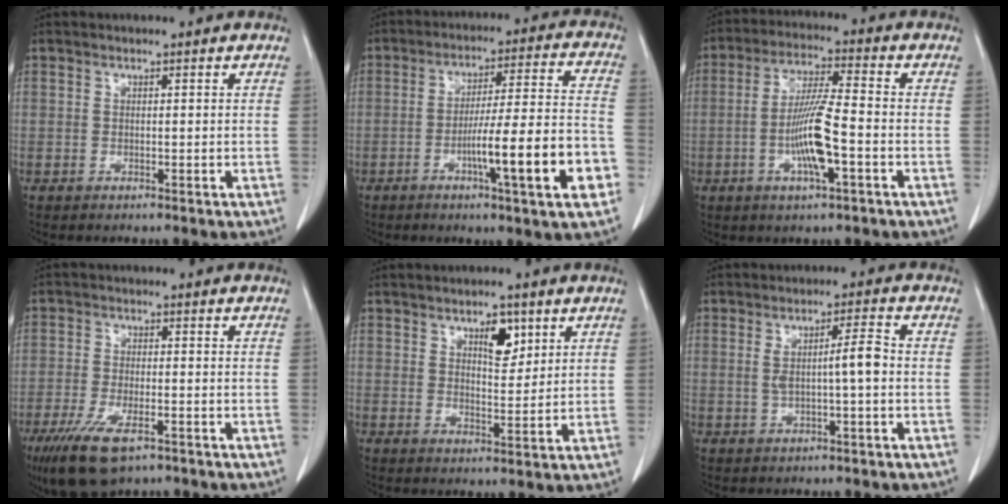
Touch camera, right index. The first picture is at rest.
{"total": 14.9, "force": [-5.3, 0.3, 13.9], "torque": [-0.221, 0.000, -0.080]}
{"total": 9.6, "force": [-2.6, 0.9, 9.2], "torque": [-0.179, -0.002, -0.051]}
{"total": 9.5, "force": [-5.9, 2.9, 6.9], "torque": [-0.128, -0.020, -0.098]}
{"total": 4.7, "force": [2.5, 1.9, 3.5], "torque": [-0.054, -0.003, 0.042]}
{"total": 4.6, "force": [-0.2, 0.1, 4.6], "torque": [-0.081, 0.008, 0.000]}